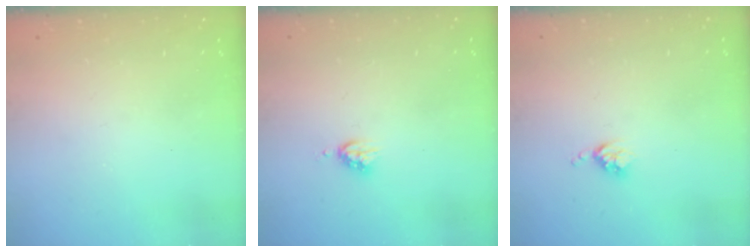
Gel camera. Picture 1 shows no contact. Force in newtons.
{"total": 4.2, "press": 4.2, "slide": 0.6}
{"total": 3.3, "press": 3.3, "slide": 0.4}